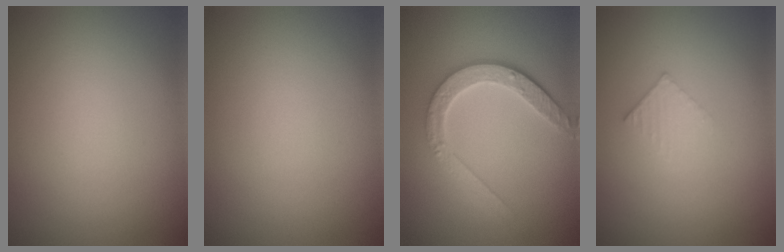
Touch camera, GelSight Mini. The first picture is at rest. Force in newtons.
{"total": 0.0}
{"total": 4.6, "press": 3.6, "slide": 3.0}
{"total": 1.4, "press": 1.4, "slide": 0.2}